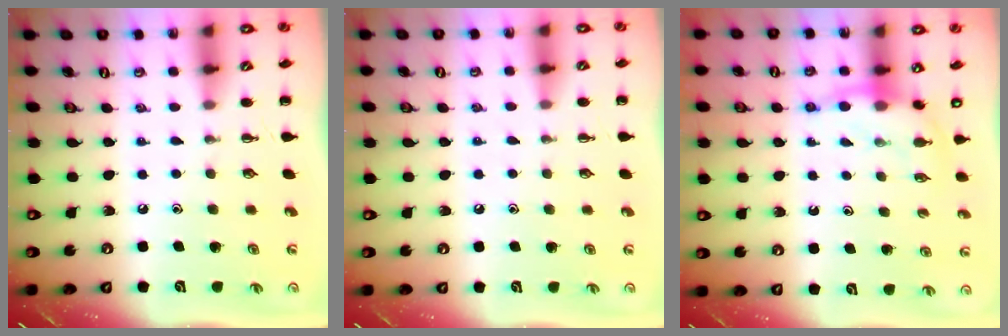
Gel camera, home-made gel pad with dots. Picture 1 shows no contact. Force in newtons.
{"total": 3.5, "press": 3.3, "slide": 1.2}
{"total": 8.1, "press": 8.0, "slide": 1.1}